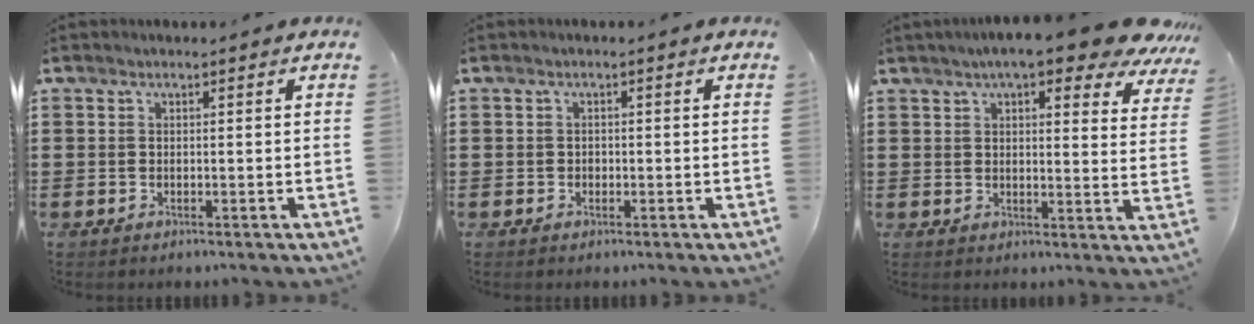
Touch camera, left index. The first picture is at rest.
{"total": 0.6, "force": [-0.1, 0.5, 0.3], "torque": [-0.008, 0.002, -0.003]}
{"total": 8.8, "force": [7.2, 1.4, 4.9], "torque": [-0.084, -0.028, 0.125]}